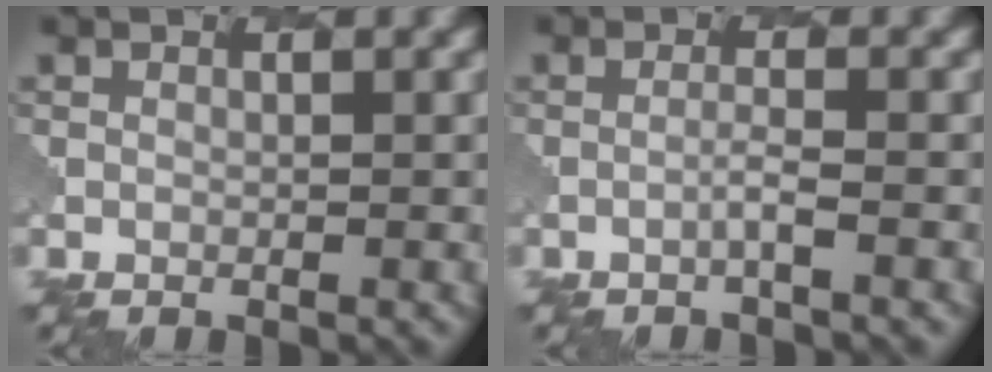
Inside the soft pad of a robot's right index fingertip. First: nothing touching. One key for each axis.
{"total": 0.8, "fx": -0.4, "fy": -0.1, "fz": 0.7, "tx": -0.012, "ty": 0.006, "tz": -0.016}